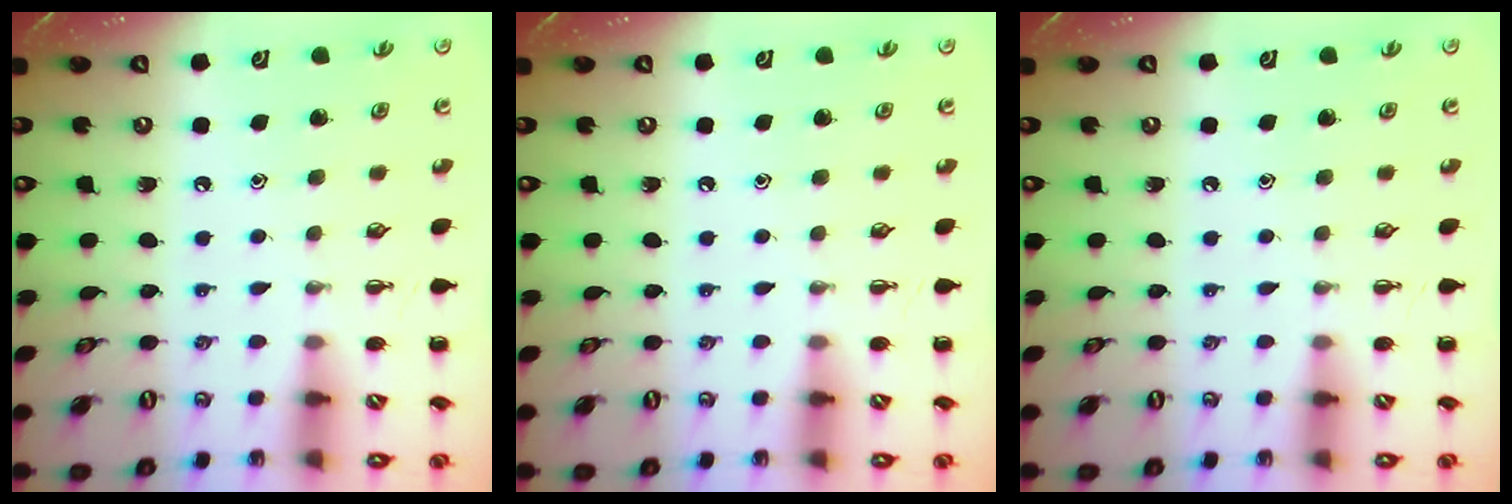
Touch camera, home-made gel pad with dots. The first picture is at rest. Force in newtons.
{"total": 0.0}
{"total": 0.0}